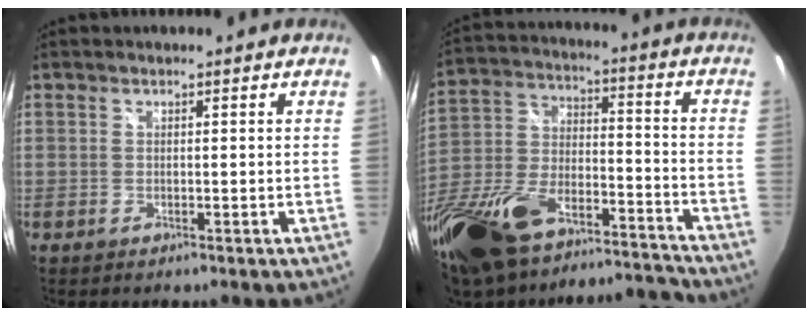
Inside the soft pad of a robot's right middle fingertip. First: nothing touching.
{"total": 25.6, "force": [-19.5, 10.0, 13.2], "torque": [-0.290, -0.012, -0.326]}